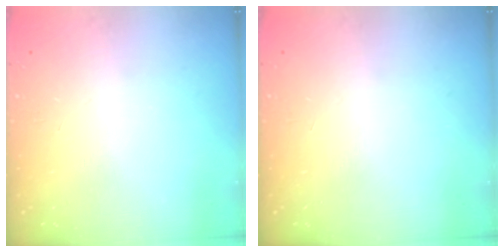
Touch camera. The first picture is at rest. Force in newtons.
{"total": 0.0}